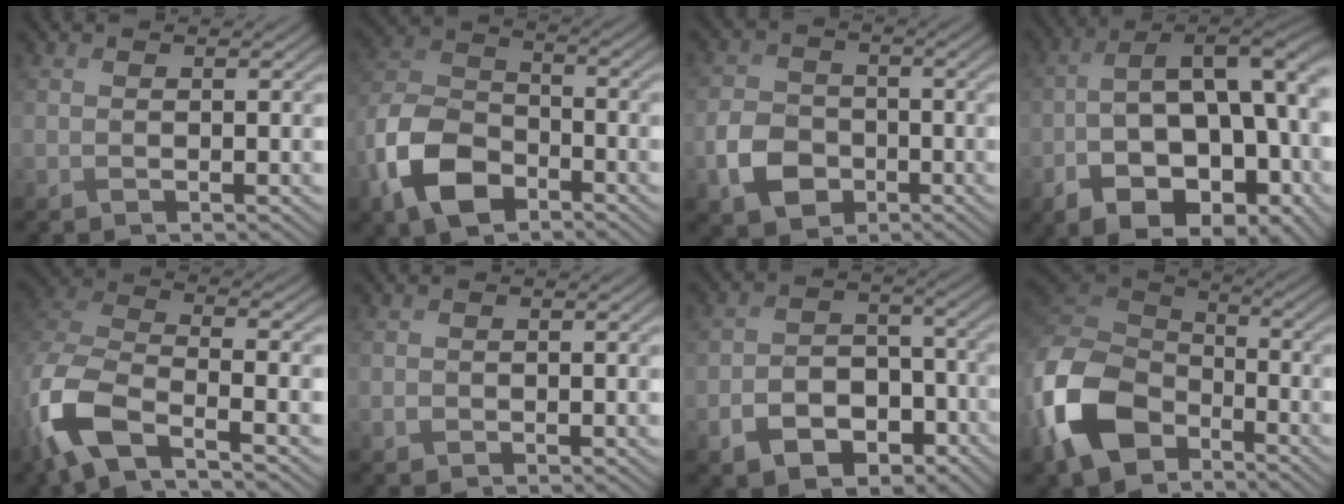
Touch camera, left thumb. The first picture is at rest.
{"total": 10.9, "force": [-5.7, 6.4, 6.7], "torque": [-0.161, -0.006, -0.130]}
{"total": 6.1, "force": [-2.4, 4.7, 3.0], "torque": [-0.067, -0.005, -0.054]}
{"total": 15.9, "force": [-4.7, 8.4, 12.6], "torque": [-0.199, -0.015, -0.066]}
{"total": 10.7, "force": [-5.5, 4.3, 8.1], "torque": [-0.184, -0.013, -0.124]}
{"total": 0.7, "force": [-0.3, 0.6, 0.2], "torque": [-0.002, -0.004, -0.006]}
{"total": 8.6, "force": [-4.7, 5.8, 4.4], "torque": [-0.086, -0.019, -0.082]}
{"total": 13.4, "force": [-6.5, 8.7, 7.8], "torque": [-0.211, -0.024, -0.139]}